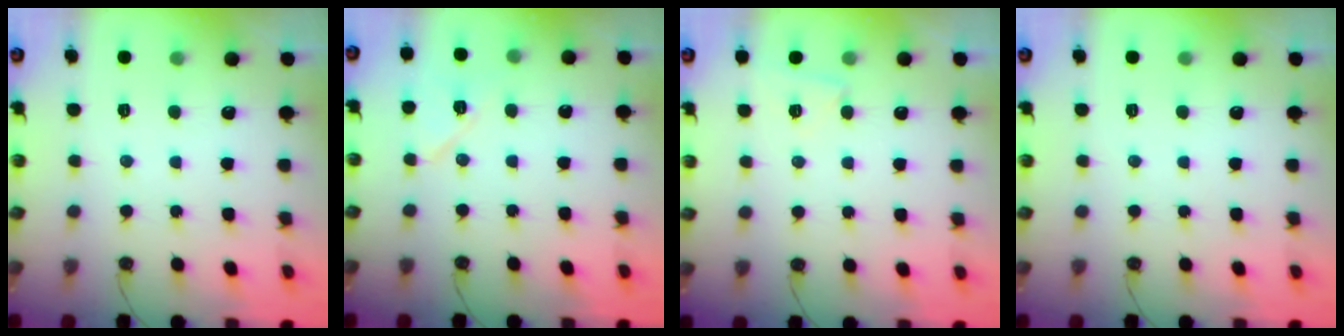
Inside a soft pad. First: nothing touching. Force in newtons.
{"total": 7.8, "press": 7.8, "slide": 0.6}
{"total": 3.8, "press": 3.1, "slide": 2.3}
{"total": 0.0}